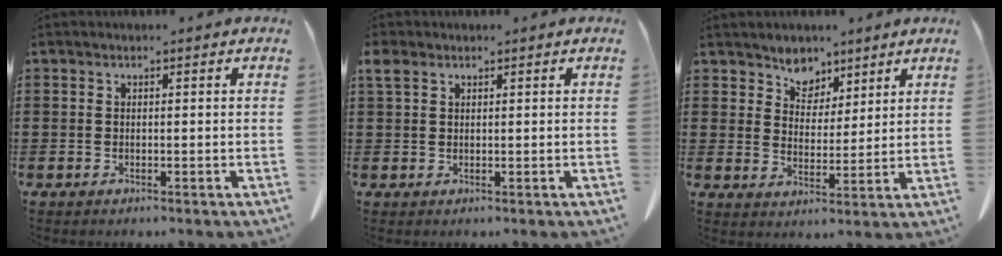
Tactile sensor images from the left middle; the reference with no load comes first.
{"total": 1.7, "force": [0.9, 0.9, 1.1], "torque": [-0.027, 0.002, 0.018]}
{"total": 5.1, "force": [4.0, 3.1, 0.2], "torque": [-0.024, -0.011, 0.070]}